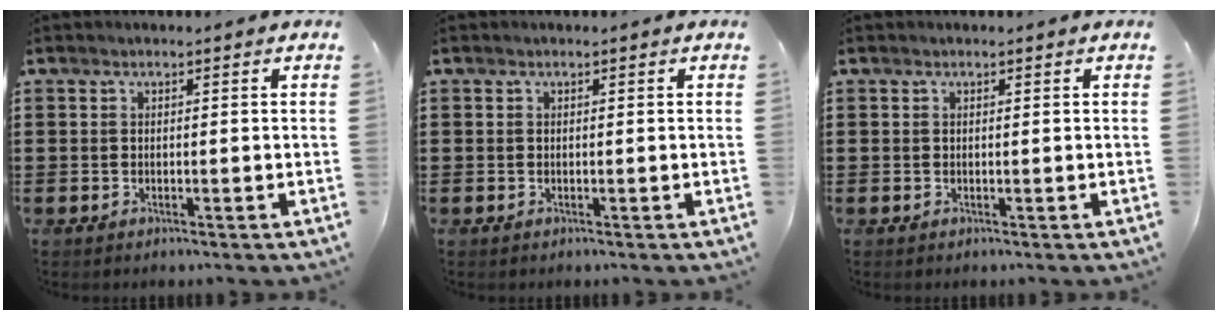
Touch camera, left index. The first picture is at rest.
{"total": 0.0}
{"total": 0.0}